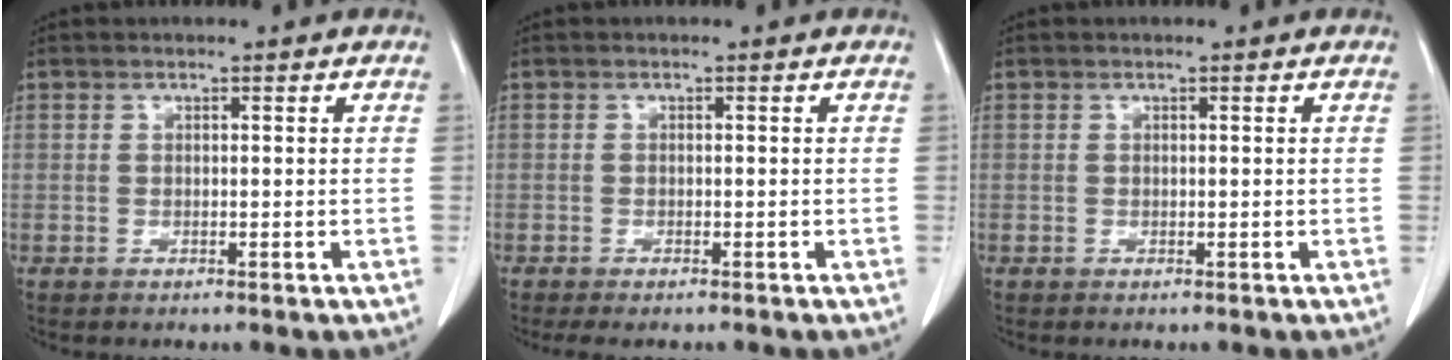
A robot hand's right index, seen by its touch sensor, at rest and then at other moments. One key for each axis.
{"total": 2.7, "fx": -2.3, "fy": 0.6, "fz": 1.4, "tx": -0.018, "ty": -0.007, "tz": -0.030}
{"total": 0.0}